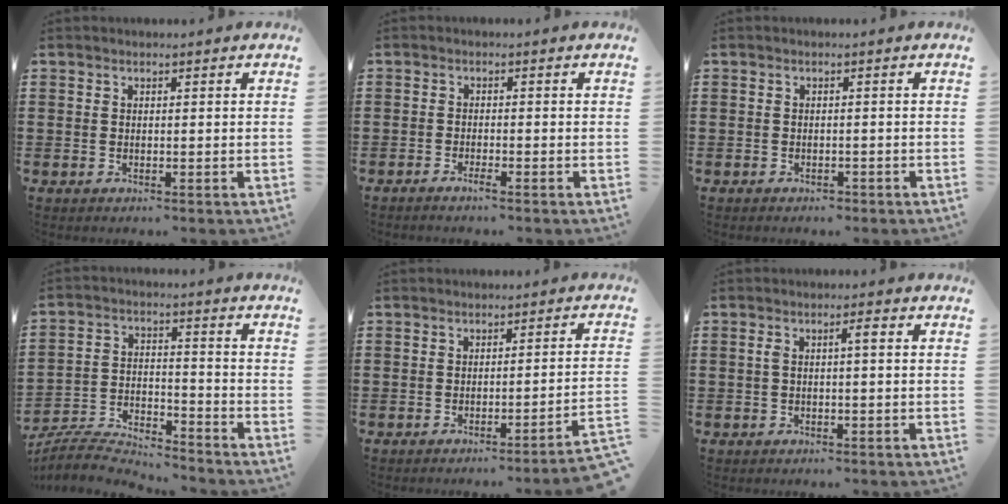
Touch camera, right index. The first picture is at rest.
{"total": 1.3, "force": [-1.2, 0.0, 0.6], "torque": [-0.012, -0.003, -0.022]}
{"total": 1.1, "force": [-1.0, 0.3, 0.0], "torque": [-0.004, 0.003, -0.023]}
{"total": 5.6, "force": [-5.5, 0.5, 1.0], "torque": [-0.039, -0.005, -0.114]}
{"total": 2.6, "force": [-2.1, -0.6, 1.4], "torque": [-0.026, -0.007, -0.044]}
{"total": 2.1, "force": [0.0, 0.3, 2.1], "torque": [-0.032, 0.001, -0.005]}